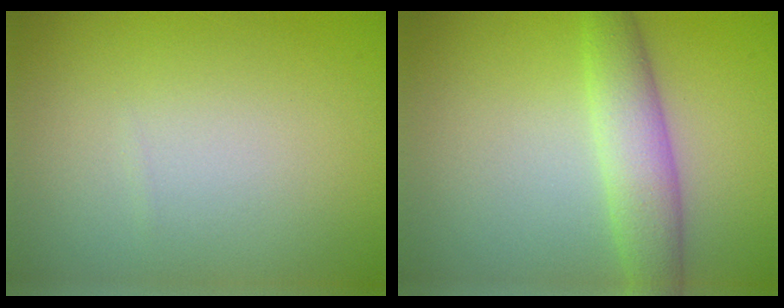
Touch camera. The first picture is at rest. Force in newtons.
{"total": 4.0, "press": 4.0, "slide": 0.1}